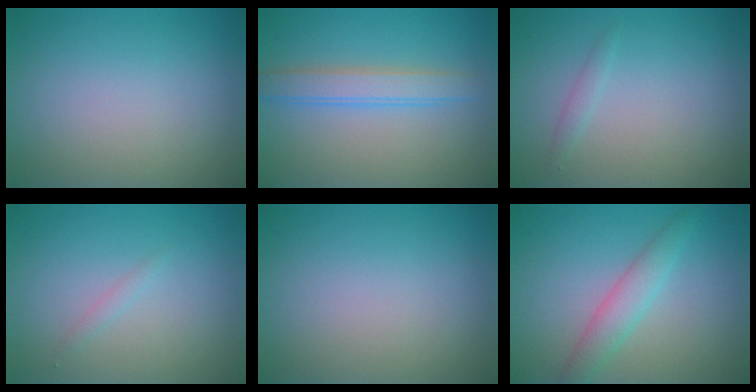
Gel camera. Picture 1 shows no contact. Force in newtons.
{"total": 3.0, "press": 2.9, "slide": 0.2}
{"total": 0.8, "press": 0.8, "slide": 0.1}
{"total": 0.7, "press": 0.7, "slide": 0.1}
{"total": 0.0}
{"total": 2.9, "press": 2.8, "slide": 0.1}